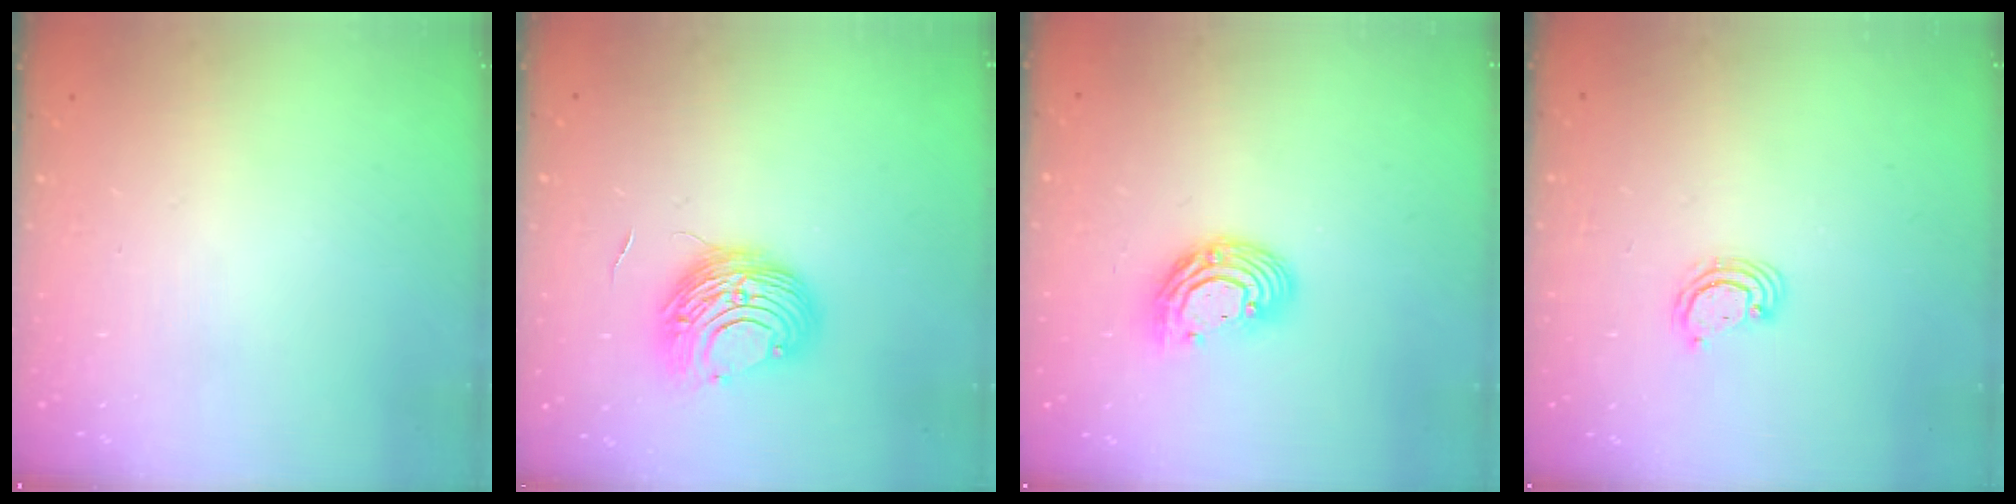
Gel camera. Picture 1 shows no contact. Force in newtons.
{"total": 9.9, "press": 9.9, "slide": 0.9}
{"total": 10.8, "press": 10.8, "slide": 0.9}
{"total": 2.5, "press": 2.5, "slide": 0.3}